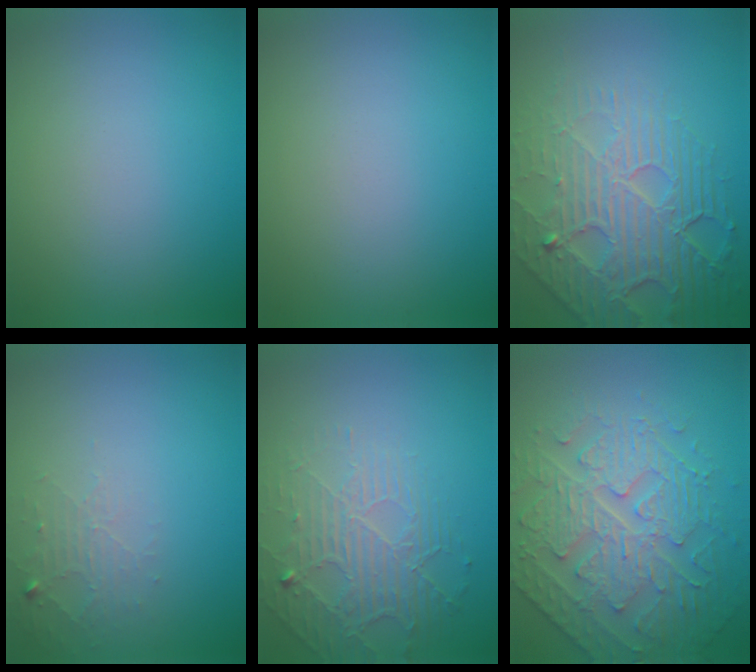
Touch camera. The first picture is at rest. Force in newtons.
{"total": 0.0}
{"total": 6.7, "press": 5.3, "slide": 4.1}
{"total": 1.7, "press": 1.7, "slide": 0.3}
{"total": 2.6, "press": 2.0, "slide": 1.7}
{"total": 5.0, "press": 4.9, "slide": 0.8}